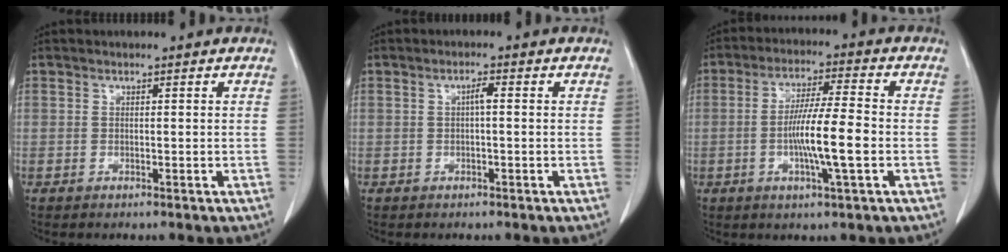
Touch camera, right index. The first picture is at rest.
{"total": 1.5, "force": [0.1, 0.2, 1.5], "torque": [-0.027, 0.004, 0.001]}
{"total": 9.3, "force": [-1.8, 0.2, 9.1], "torque": [-0.164, -0.002, -0.036]}